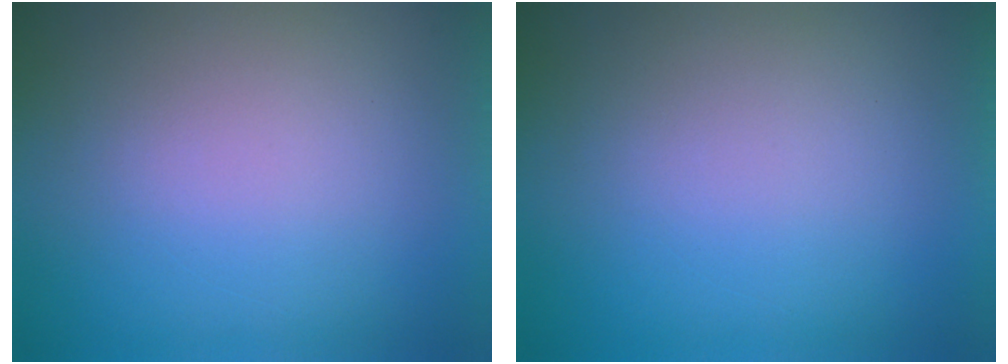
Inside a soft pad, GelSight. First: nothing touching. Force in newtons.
{"total": 0.0}